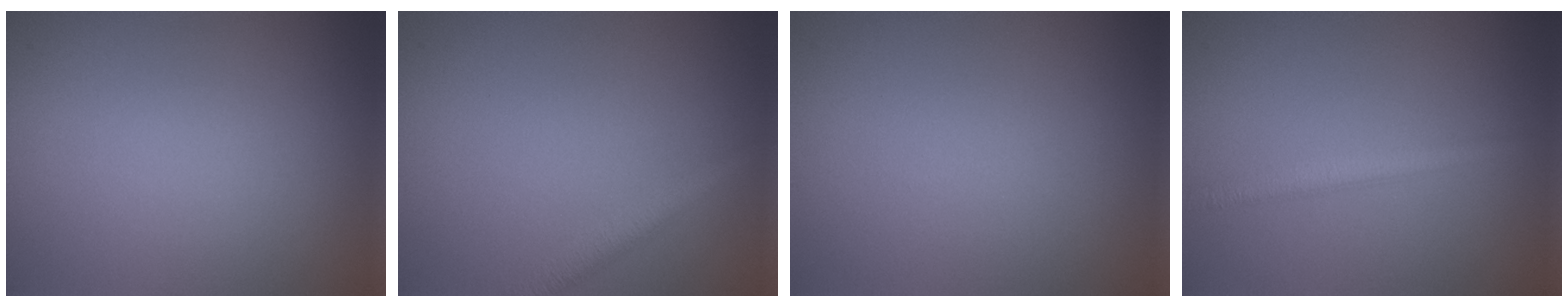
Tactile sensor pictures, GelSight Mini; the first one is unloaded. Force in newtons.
{"total": 2.2, "press": 2.2, "slide": 0.0}
{"total": 0.0}
{"total": 2.1, "press": 2.1, "slide": 0.0}